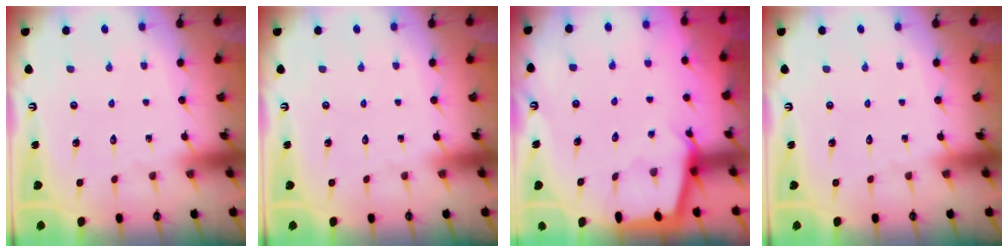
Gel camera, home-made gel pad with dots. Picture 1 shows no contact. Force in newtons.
{"total": 0.0}
{"total": 3.5, "press": 3.5, "slide": 0.4}
{"total": 0.0}